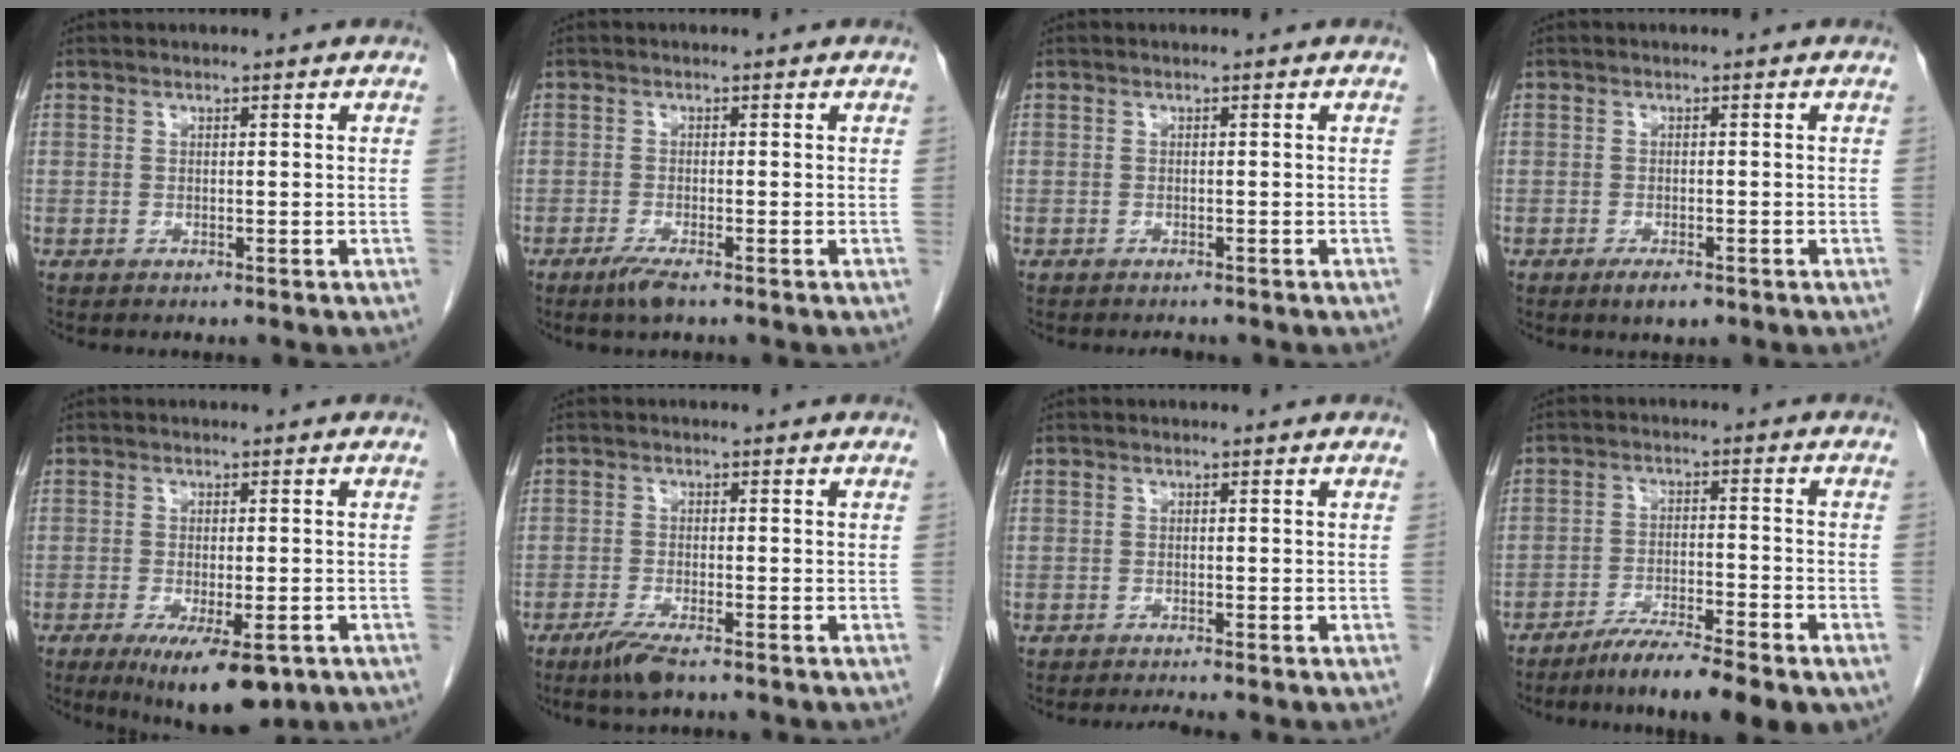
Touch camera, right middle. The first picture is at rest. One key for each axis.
{"total": 2.8, "fx": -1.9, "fy": 0.2, "fz": 2.1, "tx": -0.046, "ty": -0.007, "tz": -0.038}
{"total": 1.1, "fx": -1.0, "fy": 0.2, "fz": 0.3, "tx": -0.009, "ty": -0.004, "tz": -0.012}
{"total": 2.5, "fx": -1.6, "fy": 0.8, "fz": 1.7, "tx": -0.034, "ty": -0.003, "tz": -0.023}
{"total": 9.9, "fx": -5.8, "fy": 2.8, "fz": 7.5, "tx": -0.111, "ty": -0.019, "tz": -0.083}
{"total": 4.4, "fx": -3.0, "fy": 0.5, "fz": 3.1, "tx": -0.066, "ty": -0.011, "tz": -0.057}
{"total": 1.7, "fx": -1.5, "fy": -0.4, "fz": 0.7, "tx": -0.012, "ty": -0.003, "tz": -0.023}
{"total": 10.5, "fx": -7.6, "fy": 1.1, "fz": 7.1, "tx": -0.108, "ty": -0.016, "tz": -0.122}